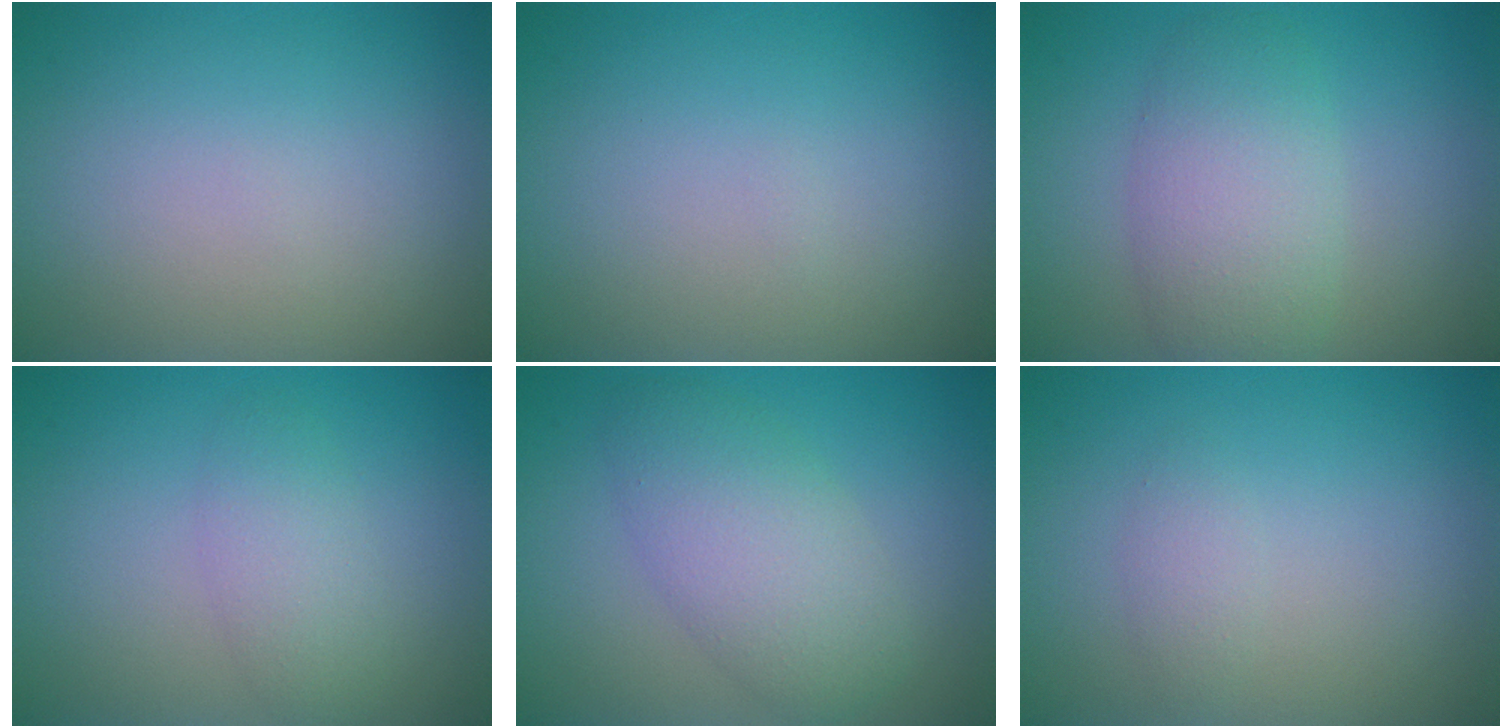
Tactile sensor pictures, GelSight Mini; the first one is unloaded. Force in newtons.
{"total": 0.0}
{"total": 5.1, "press": 5.1, "slide": 0.2}
{"total": 2.4, "press": 2.4, "slide": 0.1}
{"total": 5.0, "press": 5.0, "slide": 0.2}
{"total": 1.1, "press": 1.1, "slide": 0.1}